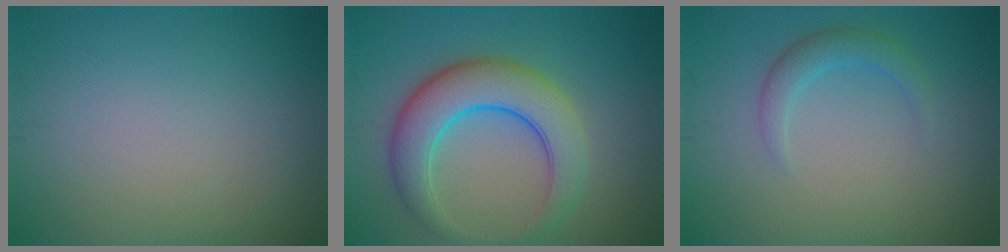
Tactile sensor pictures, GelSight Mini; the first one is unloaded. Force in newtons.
{"total": 6.9, "press": 6.9, "slide": 0.2}
{"total": 2.0, "press": 2.0, "slide": 0.1}